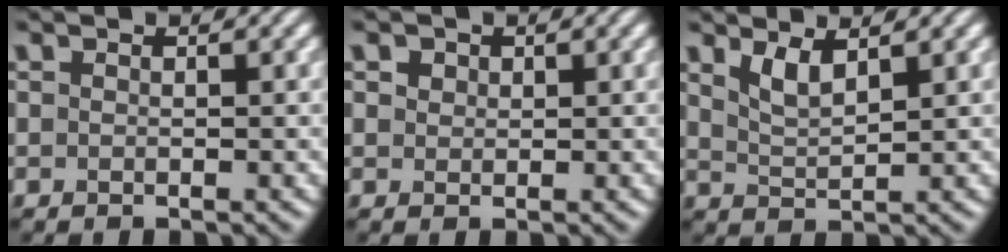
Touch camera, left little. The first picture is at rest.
{"total": 2.0, "force": [1.2, 1.4, 0.8], "torque": [-0.020, 0.007, 0.015]}
{"total": 2.4, "force": [1.6, 0.7, 1.6], "torque": [-0.036, -0.008, 0.036]}